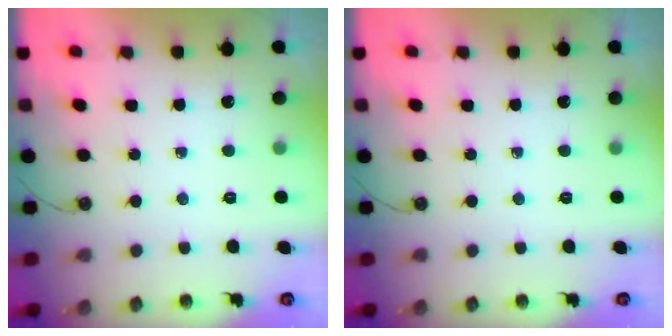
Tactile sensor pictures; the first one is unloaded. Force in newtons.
{"total": 0.0}